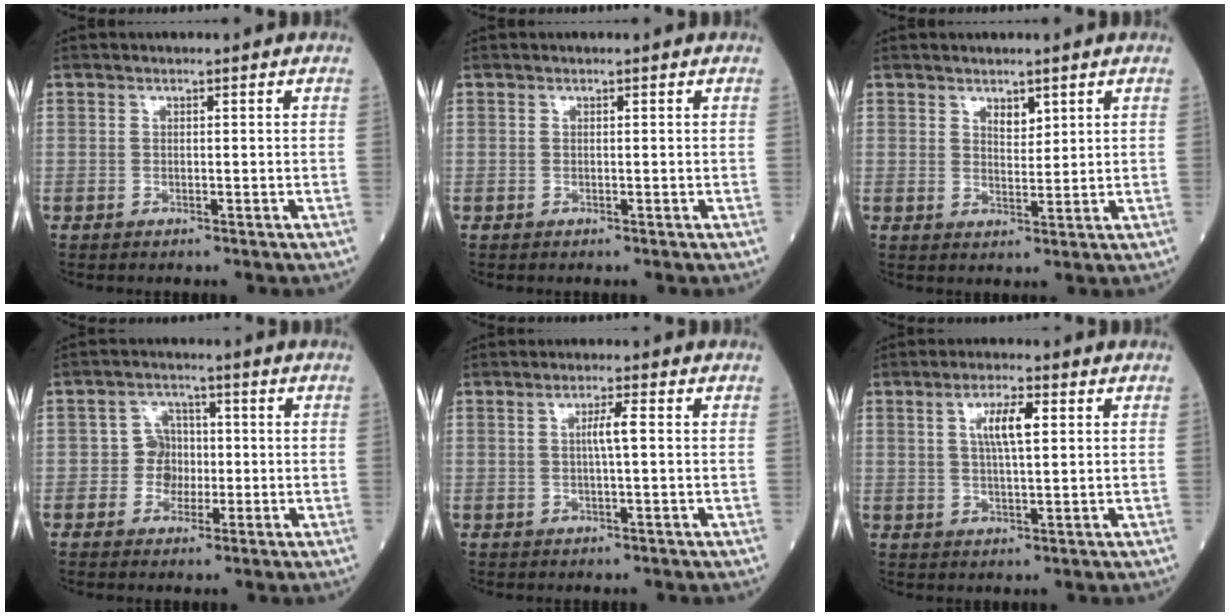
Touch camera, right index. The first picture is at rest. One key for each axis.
{"total": 0.0}
{"total": 2.4, "fx": 1.6, "fy": 1.1, "fz": 1.4, "tx": -0.022, "ty": -0.005, "tz": 0.031}
{"total": 4.3, "fx": -0.5, "fy": 4.0, "fz": 1.5, "tx": -0.018, "ty": 0.014, "tz": -0.010}
{"total": 2.7, "fx": 0.2, "fy": -0.1, "fz": 2.7, "tx": -0.050, "ty": 0.001, "tz": 0.002}
{"total": 5.4, "fx": 1.6, "fy": 1.0, "fz": 5.1, "tx": -0.096, "ty": 0.006, "tz": 0.030}